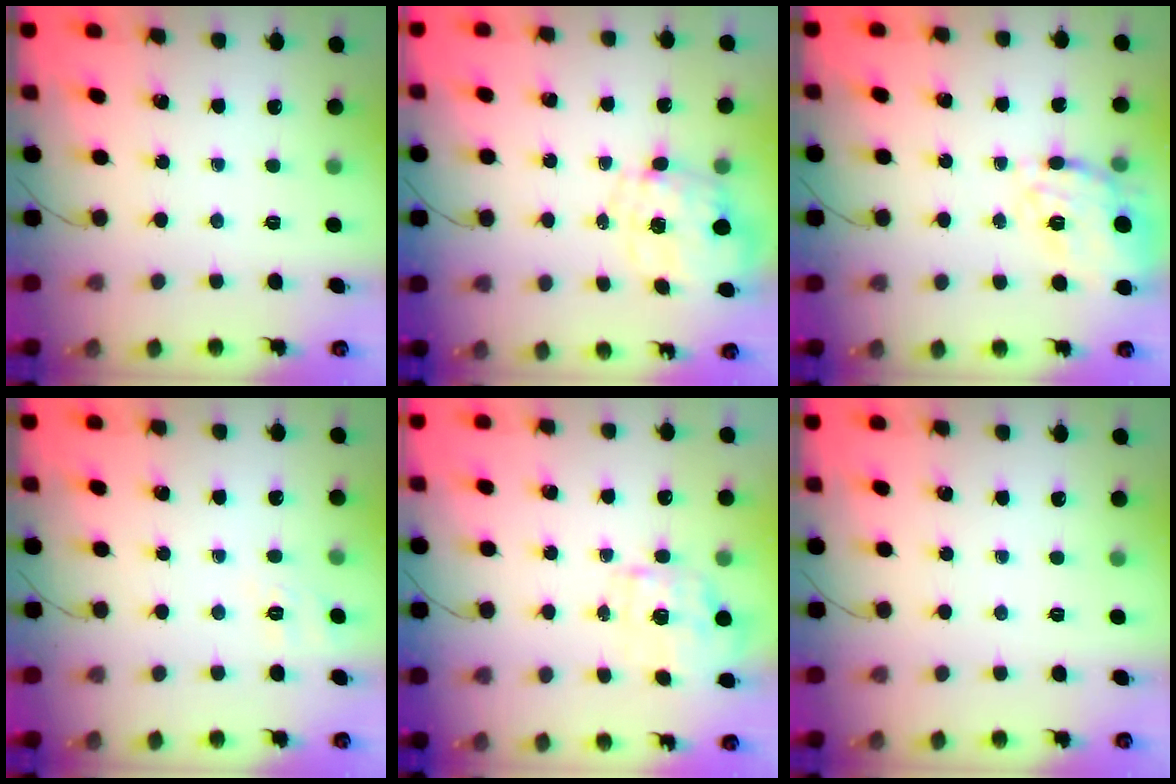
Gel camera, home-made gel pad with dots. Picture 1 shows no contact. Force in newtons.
{"total": 2.5, "press": 2.3, "slide": 0.9}
{"total": 14.7, "press": 14.6, "slide": 1.3}
{"total": 2.0, "press": 0.5, "slide": 1.9}
{"total": 1.9, "press": 1.6, "slide": 1.0}
{"total": 0.0}